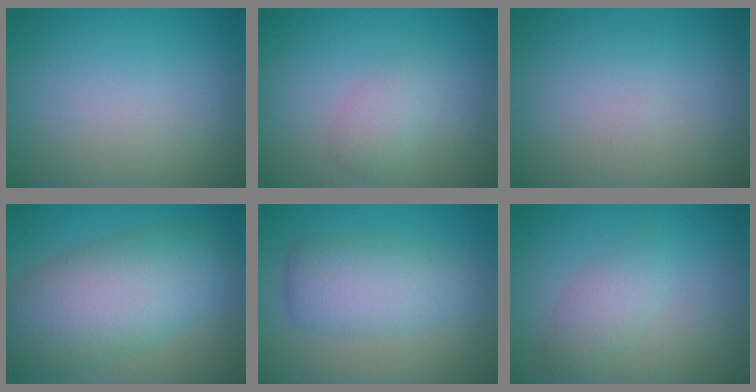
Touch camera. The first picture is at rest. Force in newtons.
{"total": 2.0, "press": 2.0, "slide": 0.0}
{"total": 0.0}
{"total": 10.2, "press": 10.2, "slide": 0.4}
{"total": 5.0, "press": 5.0, "slide": 0.1}
{"total": 2.3, "press": 2.3, "slide": 0.1}